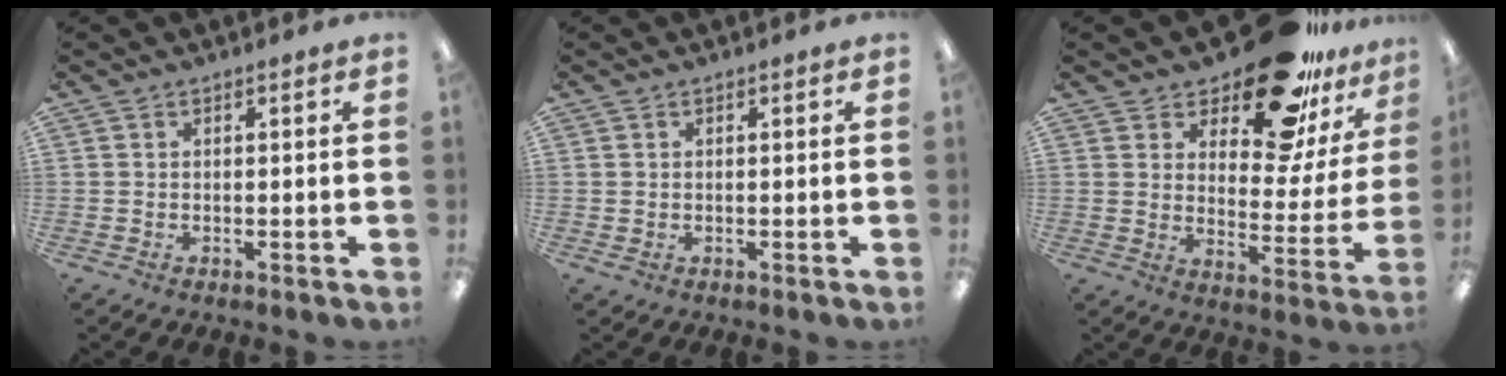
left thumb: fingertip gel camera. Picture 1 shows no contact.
{"total": 0.6, "force": [0.3, 0.5, 0.3], "torque": [0.002, 0.000, 0.002]}
{"total": 20.3, "force": [15.6, 7.1, 10.8], "torque": [-0.164, -0.100, 0.263]}